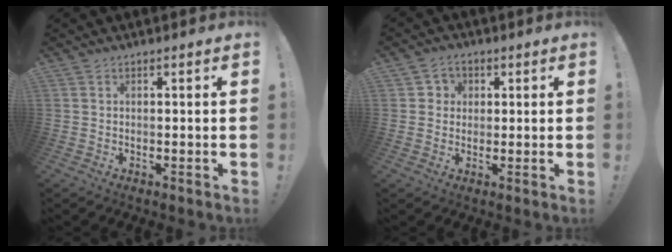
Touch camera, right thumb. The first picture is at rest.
{"total": 3.9, "force": [0.6, 3.7, 0.9], "torque": [-0.016, 0.003, 0.011]}